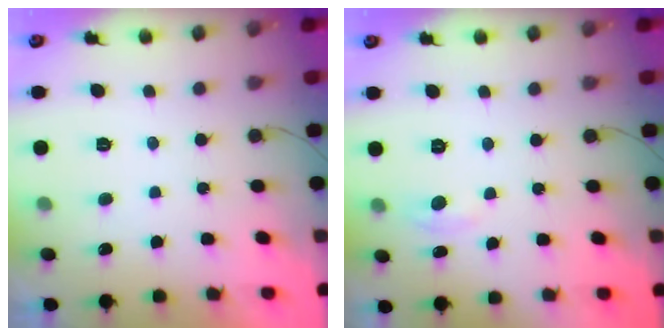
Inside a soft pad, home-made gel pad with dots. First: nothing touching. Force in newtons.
{"total": 2.3, "press": 2.3, "slide": 0.3}